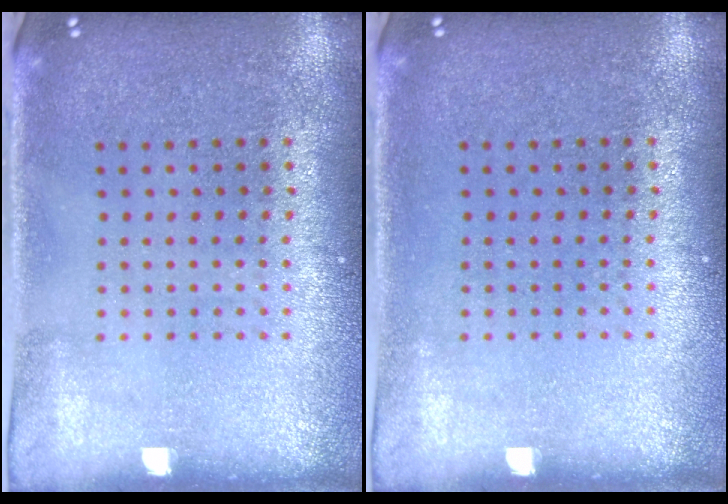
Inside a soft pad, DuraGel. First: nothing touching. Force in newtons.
{"total": 0.0}